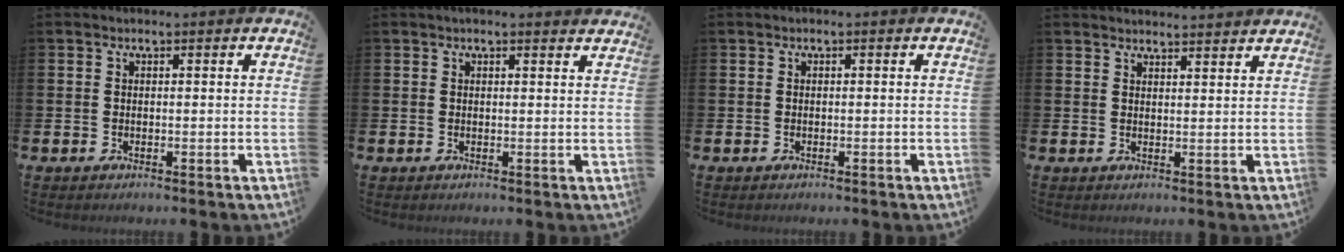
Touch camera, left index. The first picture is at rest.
{"total": 1.1, "force": [1.0, 0.0, 0.3], "torque": [-0.005, -0.001, 0.018]}
{"total": 0.0}
{"total": 2.6, "force": [2.6, -0.2, -0.2], "torque": [0.012, -0.019, 0.044]}